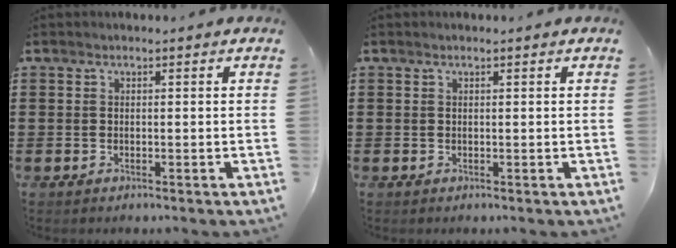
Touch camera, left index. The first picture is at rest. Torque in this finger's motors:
{"motor_torque": [-0.35, 0.57, -0.60, -0.21]}